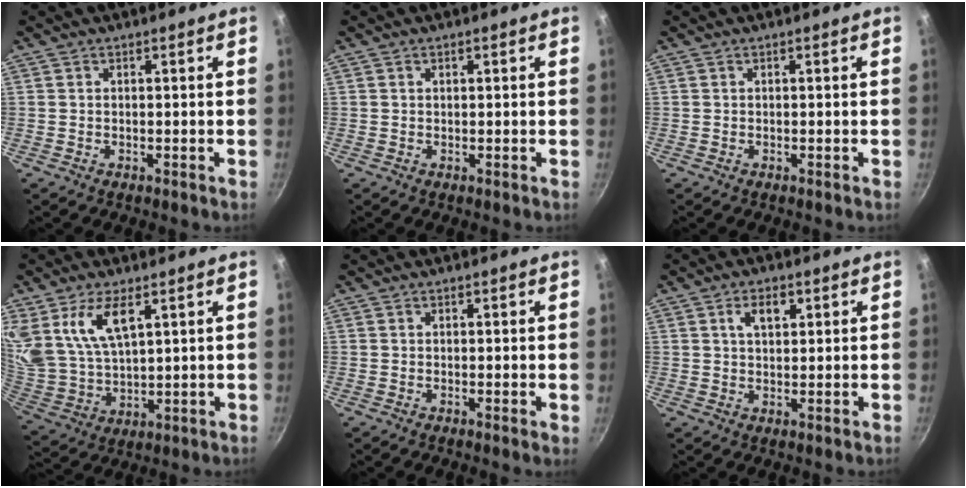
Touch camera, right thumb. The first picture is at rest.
{"total": 0.5, "force": [0.3, 0.3, 0.4], "torque": [-0.005, -0.001, 0.004]}
{"total": 0.0}
{"total": 14.5, "force": [6.8, 7.0, 10.7], "torque": [-0.219, -0.021, 0.148]}
{"total": 1.1, "force": [0.0, 0.2, 1.1], "torque": [-0.018, -0.005, -0.002]}
{"total": 4.2, "force": [1.7, 2.4, 3.1], "torque": [-0.045, 0.000, 0.029]}